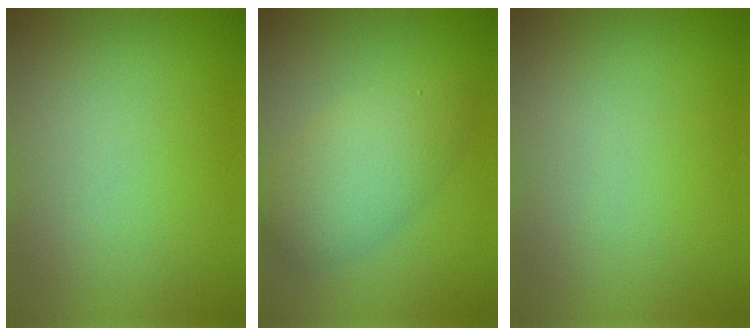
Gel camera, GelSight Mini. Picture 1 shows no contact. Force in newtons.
{"total": 4.9, "press": 4.9, "slide": 0.1}
{"total": 0.0}